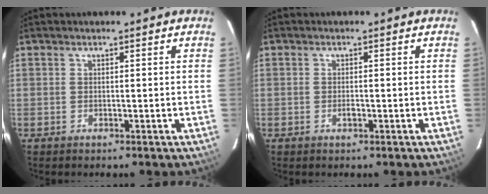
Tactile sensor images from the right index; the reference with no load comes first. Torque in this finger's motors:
{"motor_torque": [0.23, 0.12, 0.05, 0.01]}